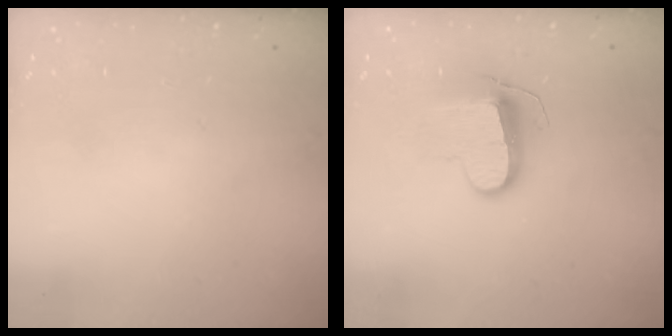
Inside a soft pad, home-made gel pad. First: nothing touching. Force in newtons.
{"total": 10.5, "press": 10.5, "slide": 0.4}